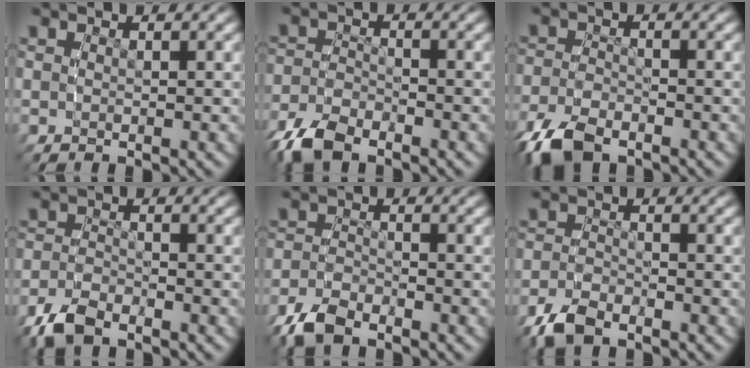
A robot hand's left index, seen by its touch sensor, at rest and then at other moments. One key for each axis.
{"total": 3.7, "fx": -2.9, "fy": 1.7, "fz": 1.7, "tx": -0.036, "ty": -0.008, "tz": -0.050}
{"total": 3.8, "fx": -3.0, "fy": 1.5, "fz": 1.8, "tx": -0.039, "ty": -0.012, "tz": -0.049}
{"total": 2.8, "fx": -2.4, "fy": 1.0, "fz": 1.2, "tx": -0.026, "ty": -0.005, "tz": -0.042}
{"total": 3.0, "fx": -2.5, "fy": 1.2, "fz": 1.2, "tx": -0.025, "ty": -0.004, "tz": -0.046}
{"total": 2.7, "fx": -2.3, "fy": 0.9, "fz": 1.1, "tx": -0.025, "ty": -0.005, "tz": -0.041}